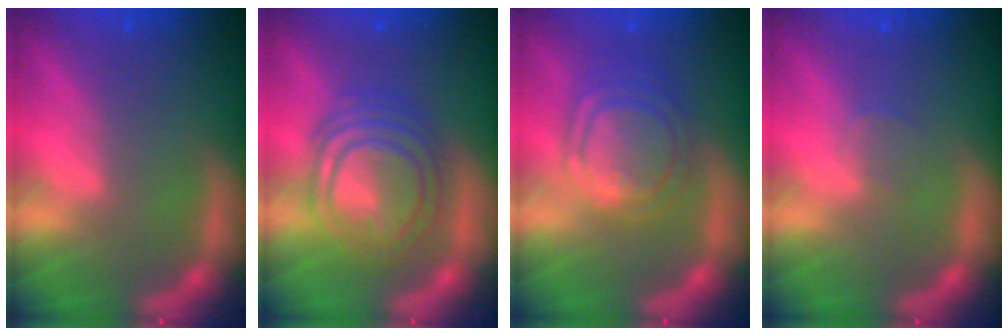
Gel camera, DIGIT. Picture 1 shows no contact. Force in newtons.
{"total": 9.0}
{"total": 7.0}
{"total": 1.0}